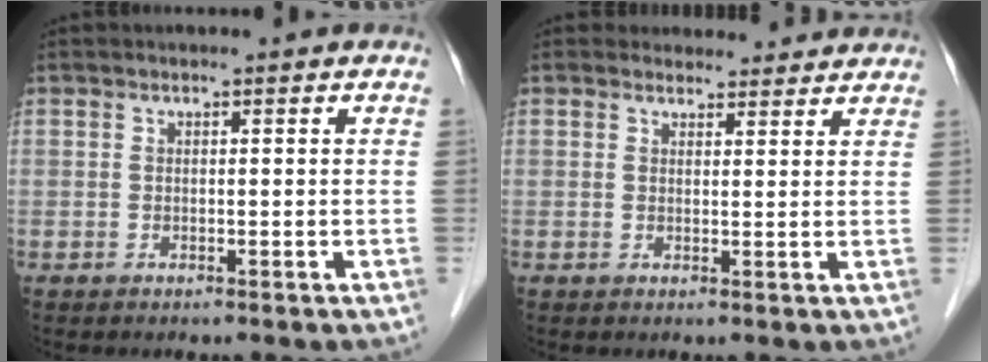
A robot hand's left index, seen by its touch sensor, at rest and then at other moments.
{"total": 4.4, "force": [4.1, 1.6, 0.0], "torque": [0.008, 0.006, 0.041]}